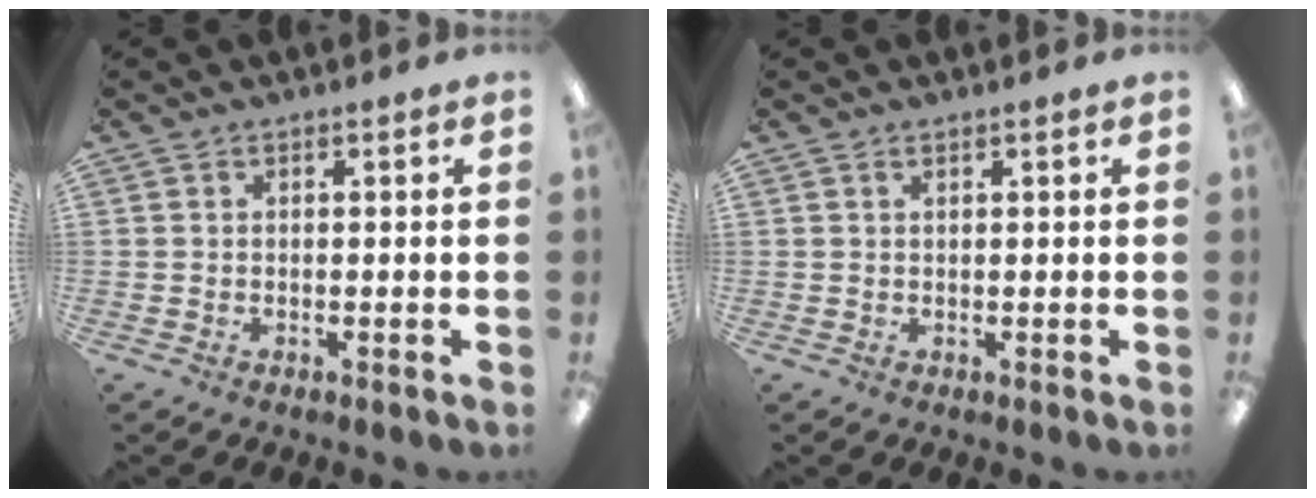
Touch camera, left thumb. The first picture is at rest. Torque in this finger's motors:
{"motor_torque": [0.36, -0.04, -0.14, -0.14, 0.03]}